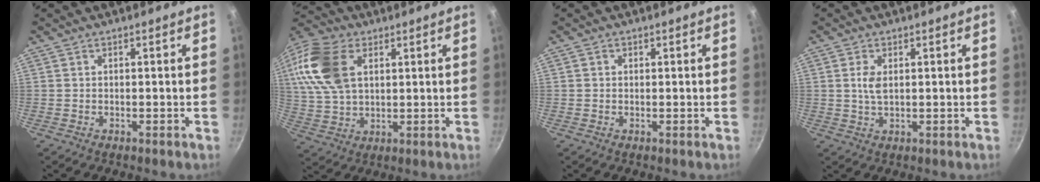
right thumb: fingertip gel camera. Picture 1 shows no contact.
{"total": 17.2, "force": [5.3, 11.2, 12.0], "torque": [-0.240, 0.007, 0.100]}
{"total": 0.6, "force": [0.2, 0.6, 0.1], "torque": [0.001, 0.001, 0.001]}
{"total": 3.1, "force": [0.6, 1.6, 2.6], "torque": [-0.052, -0.004, 0.014]}